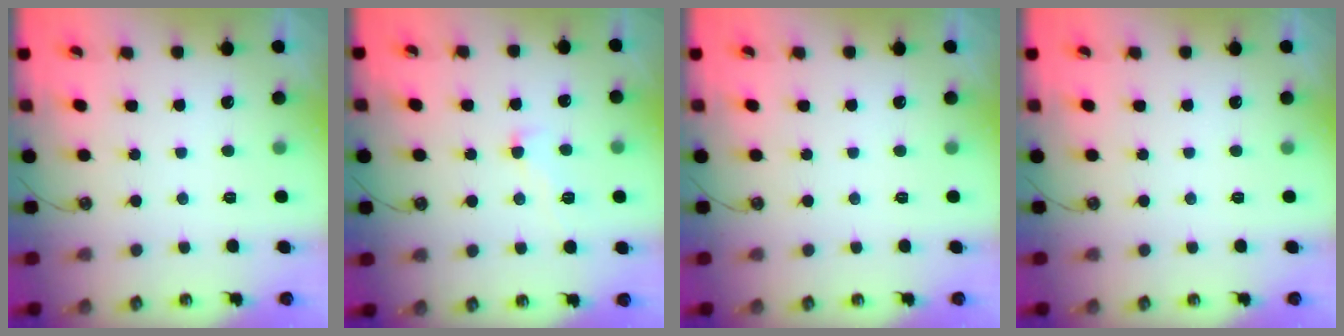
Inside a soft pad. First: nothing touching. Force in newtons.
{"total": 1.0, "press": 0.7, "slide": 0.8}
{"total": 0.0}
{"total": 0.0}